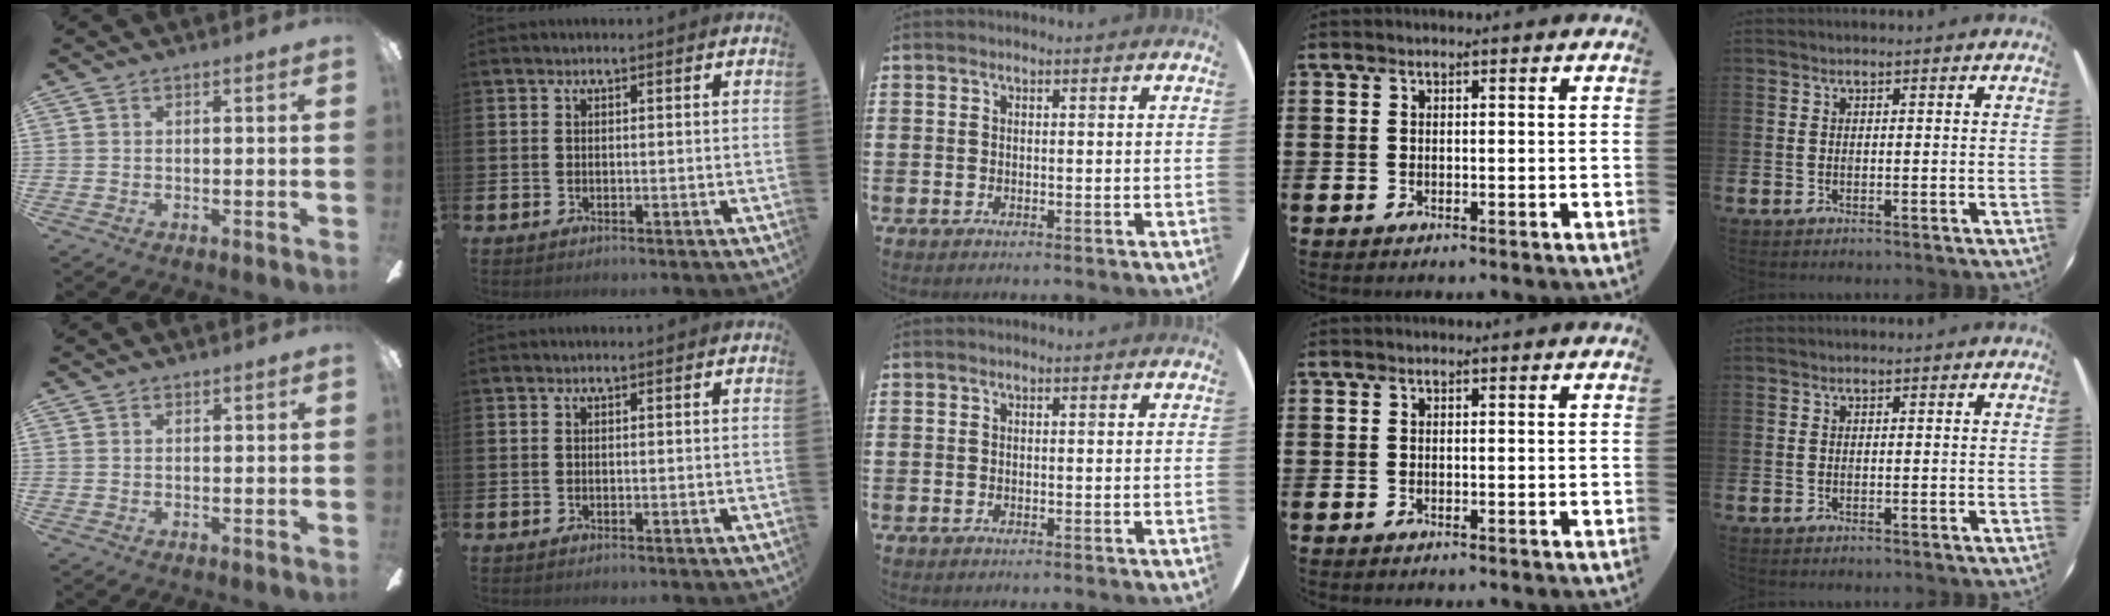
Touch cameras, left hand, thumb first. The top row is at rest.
{"thumb": {"total": 0.6, "force": [0.5, 0.2, -0.1], "torque": [0.001, 0.000, 0.010]}}